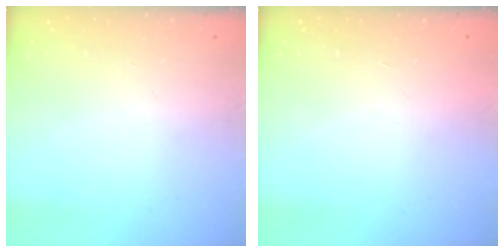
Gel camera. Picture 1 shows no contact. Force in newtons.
{"total": 1.6, "press": 1.6, "slide": 0.1}